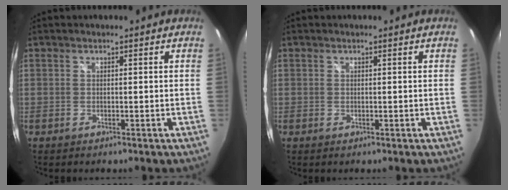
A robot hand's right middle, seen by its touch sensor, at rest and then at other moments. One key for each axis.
{"total": 0.0}